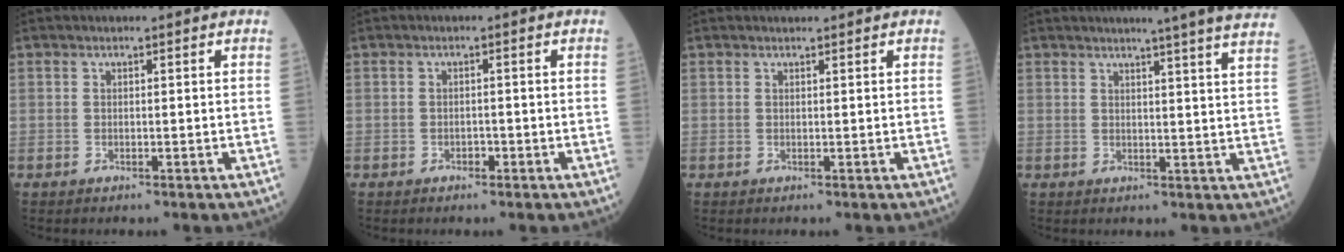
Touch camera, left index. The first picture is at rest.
{"total": 1.0, "force": [-0.6, 0.6, 0.5], "torque": [-0.008, 0.003, -0.010]}
{"total": 1.1, "force": [1.1, 0.0, 0.3], "torque": [-0.007, 0.009, 0.020]}
{"total": 13.2, "force": [11.7, -1.6, 6.0], "torque": [-0.080, -0.048, 0.114]}